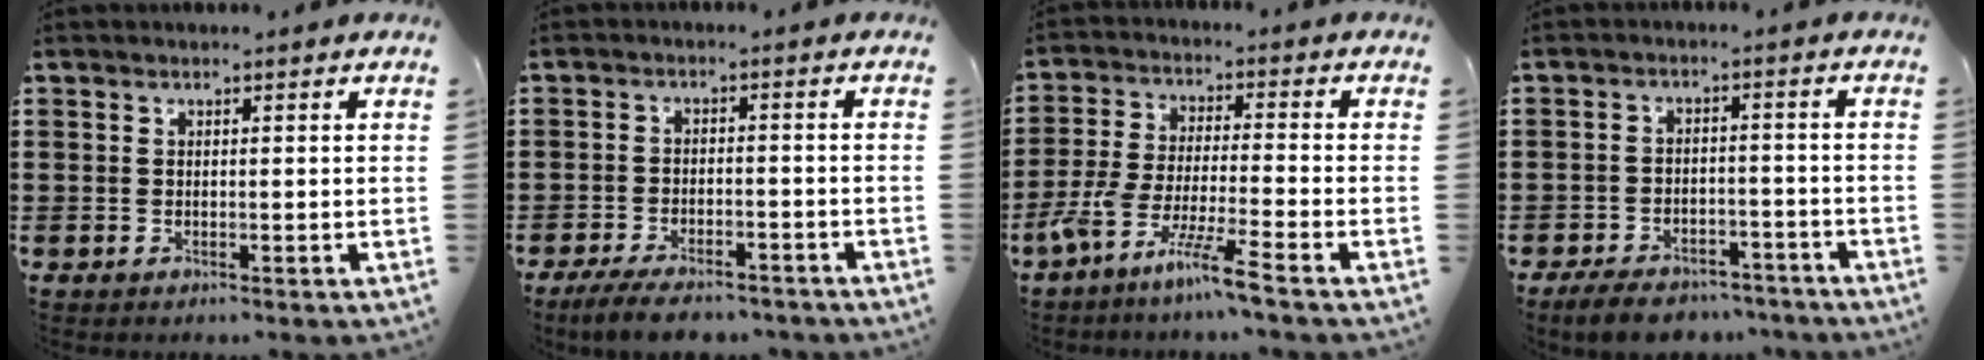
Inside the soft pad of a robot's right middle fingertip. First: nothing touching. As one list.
[{"total": 5.0, "force": [-4.4, 1.0, 2.2], "torque": [-0.046, -0.002, -0.086]}, {"total": 8.3, "force": [-6.6, -0.5, 5.0], "torque": [-0.114, -0.018, -0.132]}, {"total": 5.2, "force": [-4.8, 1.3, 1.4], "torque": [-0.027, 0.009, -0.096]}]